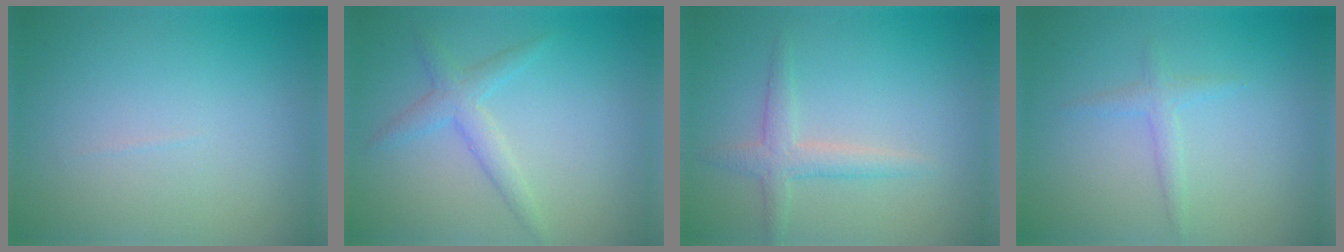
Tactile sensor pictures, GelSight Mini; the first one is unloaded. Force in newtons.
{"total": 2.3, "press": 2.3, "slide": 0.2}
{"total": 2.2, "press": 2.2, "slide": 0.1}
{"total": 1.3, "press": 1.3, "slide": 0.1}